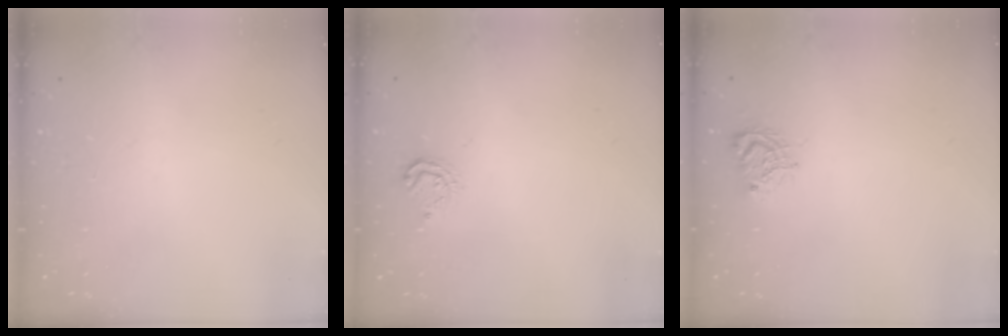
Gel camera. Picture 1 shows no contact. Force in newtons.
{"total": 6.1, "press": 6.0, "slide": 0.6}
{"total": 6.9, "press": 6.9, "slide": 0.2}